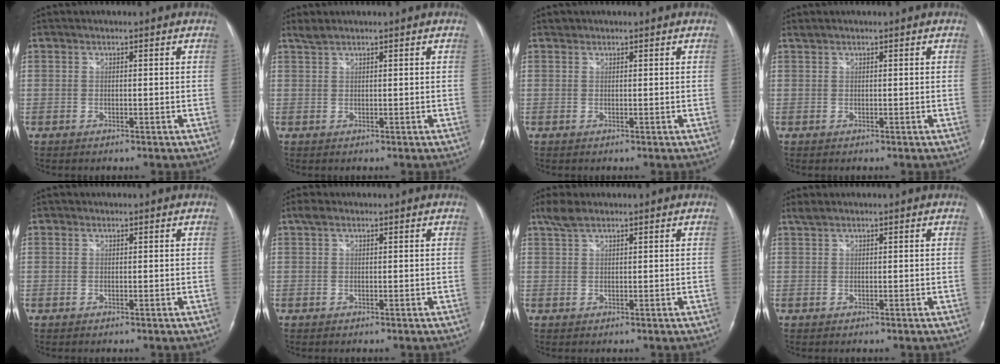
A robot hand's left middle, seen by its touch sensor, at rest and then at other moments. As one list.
[{"total": 1.3, "force": [1.2, -0.1, 0.4], "torque": [-0.013, 0.010, 0.030]}, {"total": 0.6, "force": [0.6, 0.2, 0.0], "torque": [-0.002, 0.003, 0.009]}, {"total": 0.5, "force": [0.5, -0.1, 0.1], "torque": [-0.008, 0.009, 0.015]}, {"total": 0.0}, {"total": 1.4, "force": [0.9, 0.6, 0.8], "torque": [-0.020, 0.019, 0.018]}, {"total": 2.9, "force": [2.2, 0.7, 1.7], "torque": [-0.043, 0.014, 0.048]}, {"total": 1.1, "force": [1.0, 0.1, 0.5], "torque": [-0.015, 0.012, 0.025]}]